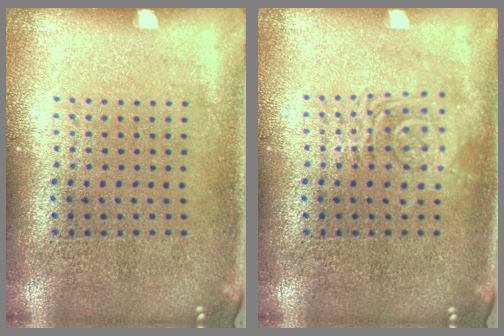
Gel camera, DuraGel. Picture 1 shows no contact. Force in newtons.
{"total": 2.5, "press": 2.5, "slide": 0.5}